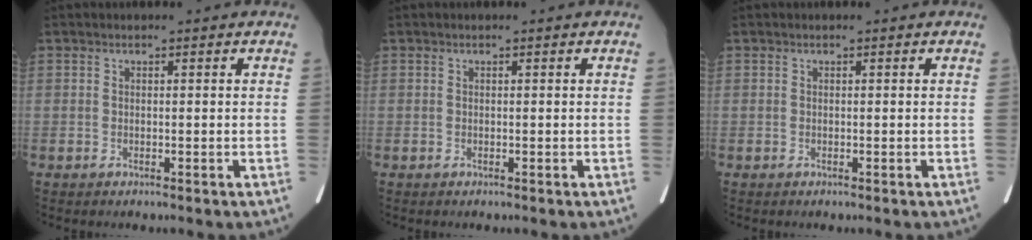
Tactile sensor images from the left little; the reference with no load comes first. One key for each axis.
{"total": 0.0}
{"total": 0.0}